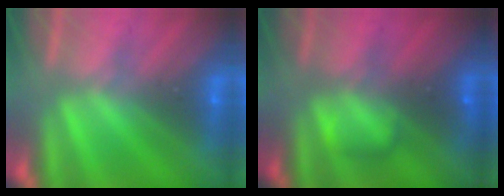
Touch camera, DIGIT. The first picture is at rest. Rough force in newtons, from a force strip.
{"total": 1.8}